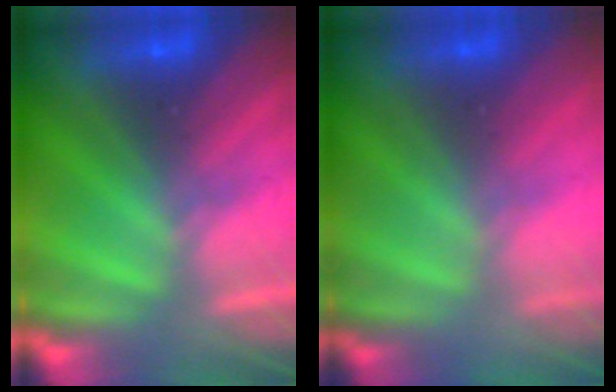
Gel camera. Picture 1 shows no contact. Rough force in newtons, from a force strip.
{"total": 2.4}